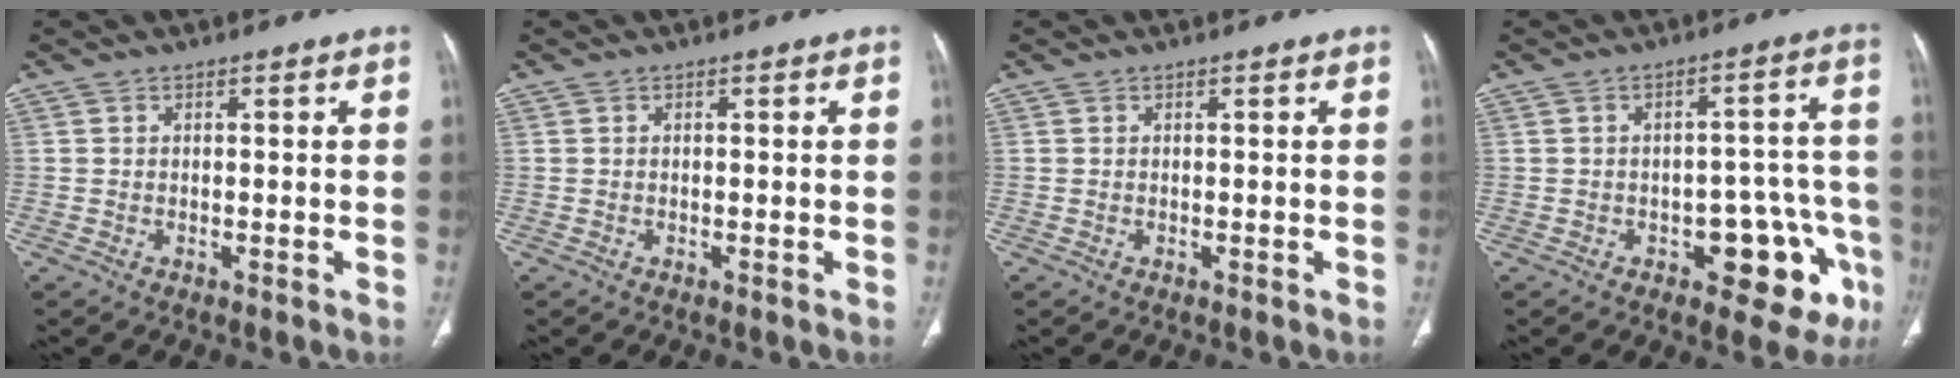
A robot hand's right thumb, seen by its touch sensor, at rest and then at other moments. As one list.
[{"total": 0.0}, {"total": 0.0}, {"total": 12.4, "force": [-5.2, 6.1, 9.5], "torque": [-0.073, 0.041, -0.057]}]